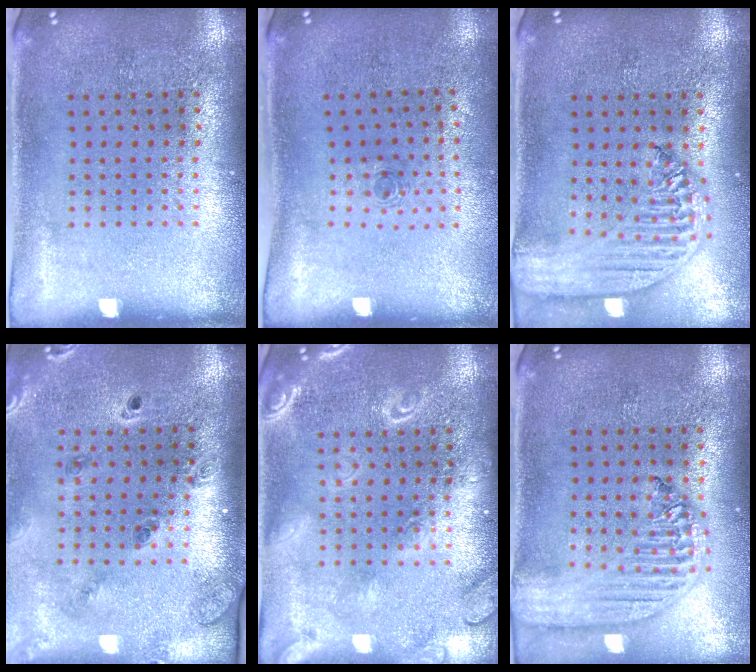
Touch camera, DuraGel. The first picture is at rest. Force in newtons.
{"total": 0.5, "press": 0.3, "slide": 0.5}
{"total": 2.6, "press": 2.1, "slide": 1.5}
{"total": 1.4, "press": 1.4, "slide": 0.3}
{"total": 2.1, "press": 2.1, "slide": 0.2}
{"total": 2.3, "press": 2.0, "slide": 1.2}